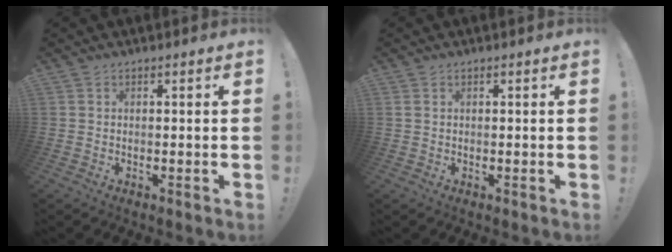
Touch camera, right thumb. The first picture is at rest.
{"total": 0.6, "force": [0.4, 0.3, 0.4], "torque": [-0.016, 0.004, 0.009]}